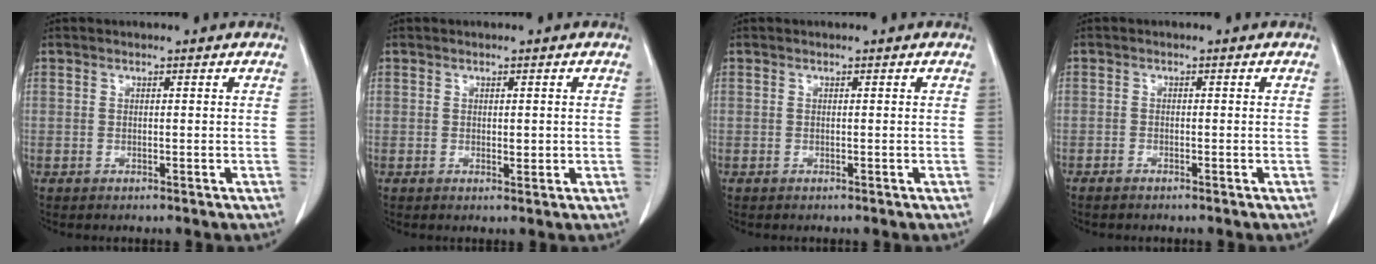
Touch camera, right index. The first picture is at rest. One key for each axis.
{"total": 1.2, "fx": 0.1, "fy": 0.6, "fz": 1.0, "tx": -0.015, "ty": -0.003, "tz": 0.004}
{"total": 0.0}
{"total": 0.8, "fx": -0.8, "fy": 0.2, "fz": 0.1, "tx": -0.003, "ty": 0.001, "tz": -0.015}